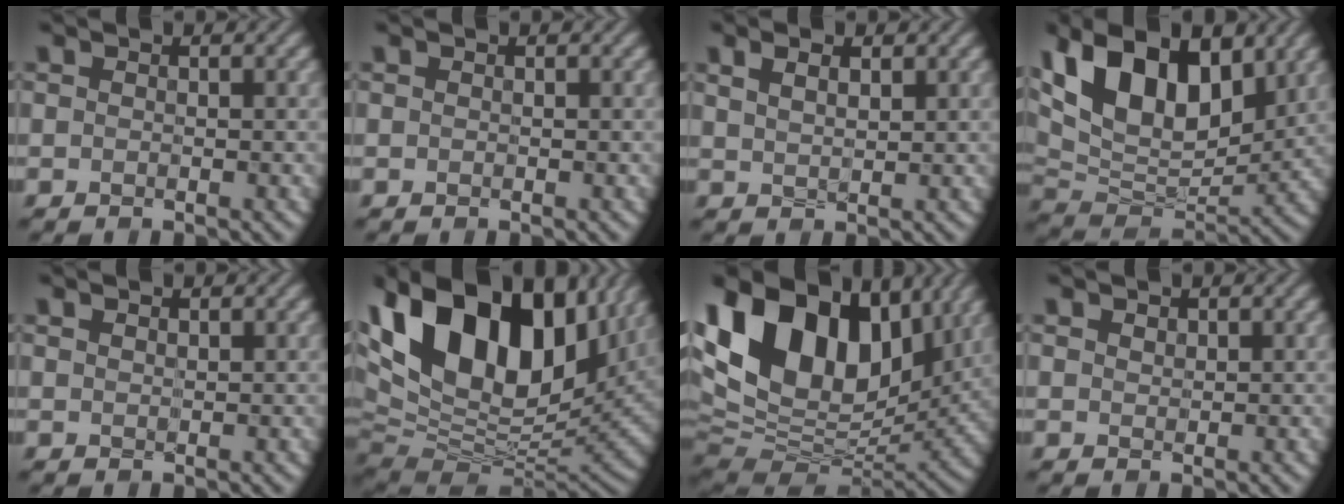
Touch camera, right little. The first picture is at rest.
{"total": 0.0}
{"total": 1.9, "force": [0.8, 0.9, 1.5], "torque": [-0.031, 0.005, 0.017]}
{"total": 13.7, "force": [5.7, 7.7, 9.9], "torque": [-0.192, 0.017, 0.091]}
{"total": 0.7, "force": [0.5, 0.4, 0.4], "torque": [-0.008, 0.001, 0.010]}
{"total": 19.3, "force": [6.3, 12.0, 13.8], "torque": [-0.263, 0.029, 0.119]}
{"total": 17.6, "force": [5.7, 11.5, 12.0], "torque": [-0.246, 0.040, 0.094]}
{"total": 0.9, "force": [0.5, 0.6, 0.4], "torque": [-0.012, -0.001, 0.019]}